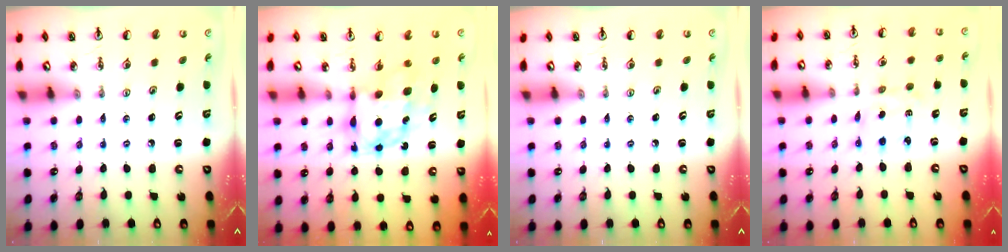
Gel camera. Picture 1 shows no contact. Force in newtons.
{"total": 7.5, "press": 7.5, "slide": 0.7}
{"total": 0.0}
{"total": 2.3, "press": 2.3, "slide": 0.4}